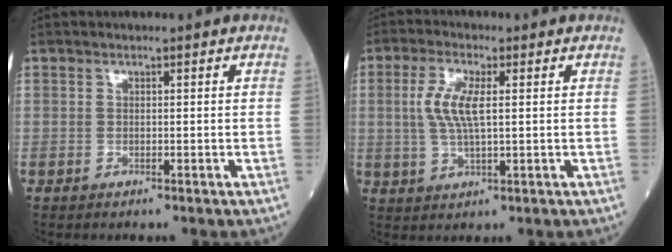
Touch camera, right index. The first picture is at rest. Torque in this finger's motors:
{"motor_torque": [0.90, 0.38, 0.49, 0.14]}